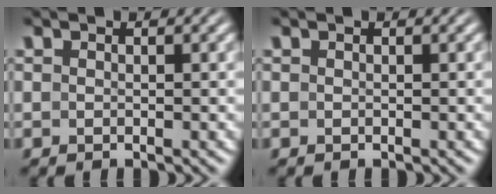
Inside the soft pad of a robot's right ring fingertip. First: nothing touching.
{"total": 0.0}